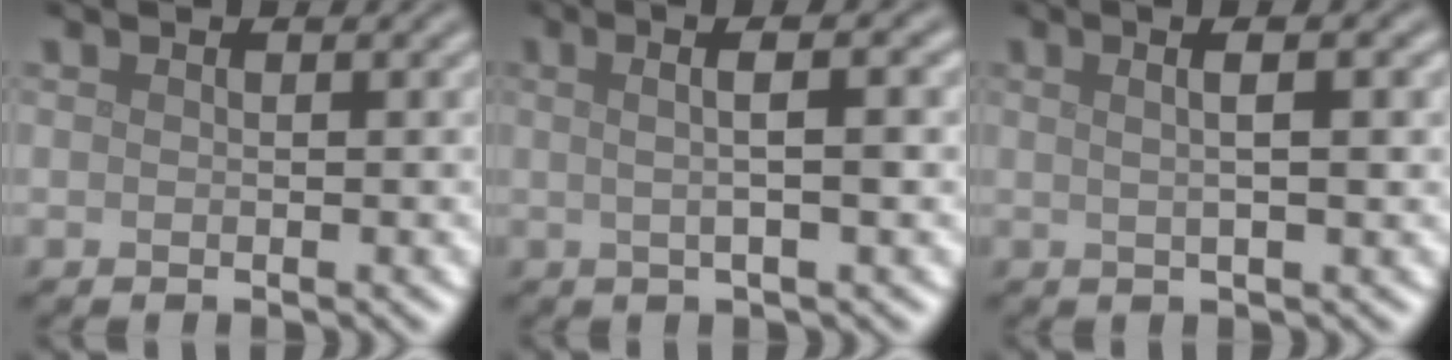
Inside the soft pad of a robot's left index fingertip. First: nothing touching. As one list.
[{"total": 4.9, "force": [1.0, 1.5, 4.6], "torque": [-0.058, 0.012, -0.003]}, {"total": 4.3, "force": [1.4, 1.5, 3.7], "torque": [-0.036, 0.014, -0.002]}]